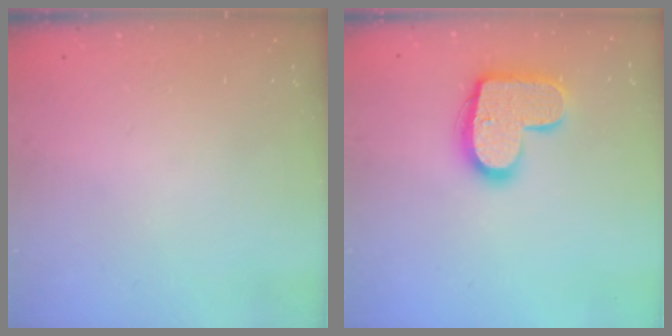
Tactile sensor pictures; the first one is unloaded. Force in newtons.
{"total": 15.5, "press": 15.5, "slide": 0.8}